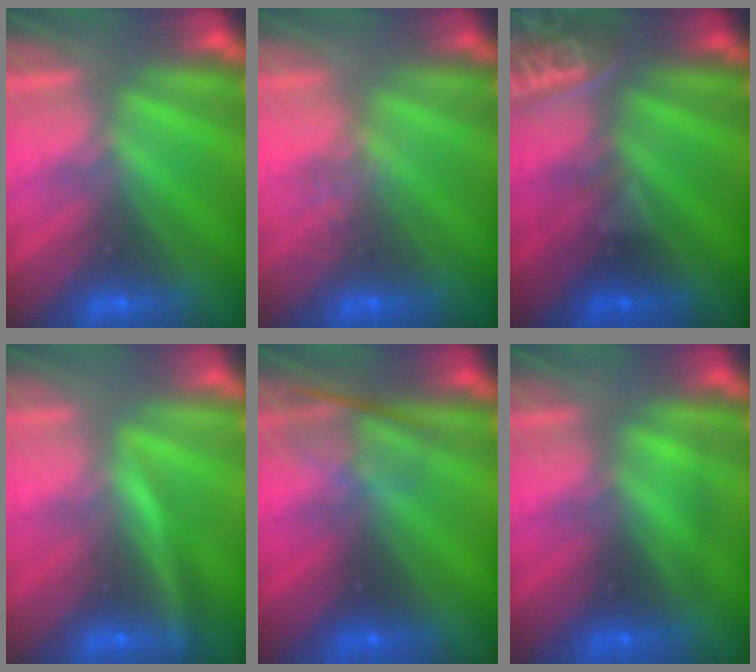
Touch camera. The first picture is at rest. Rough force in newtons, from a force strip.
{"total": 2.4}
{"total": 2.4}
{"total": 2.8}
{"total": 2.4}
{"total": 1.9}